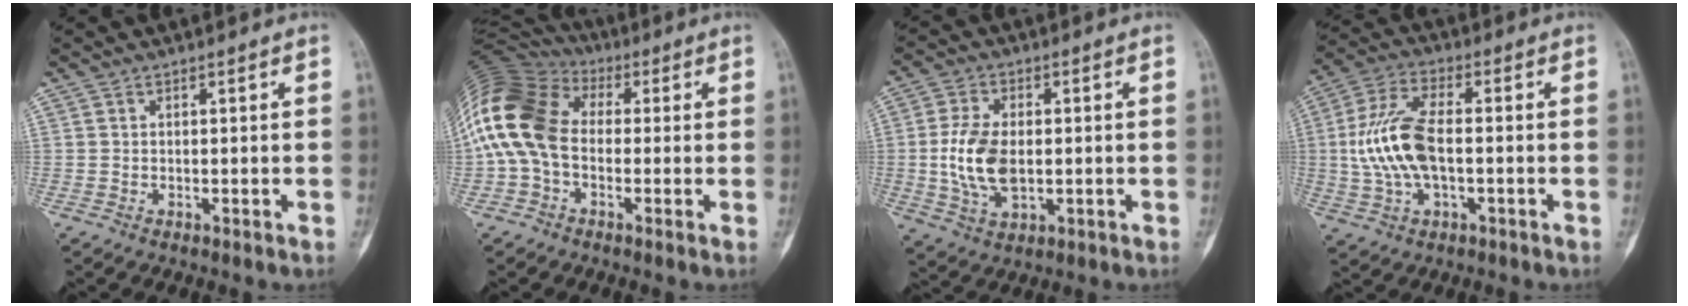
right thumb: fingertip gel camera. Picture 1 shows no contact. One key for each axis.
{"total": 16.8, "fx": -0.2, "fy": 12.0, "fz": 11.7, "tx": -0.242, "ty": 0.038, "tz": -0.015}
{"total": 10.3, "fx": -0.4, "fy": 6.0, "fz": 8.4, "tx": -0.166, "ty": -0.002, "tz": -0.003}
{"total": 12.6, "fx": -0.6, "fy": 6.0, "fz": 11.1, "tx": -0.241, "ty": 0.022, "tz": -0.012}